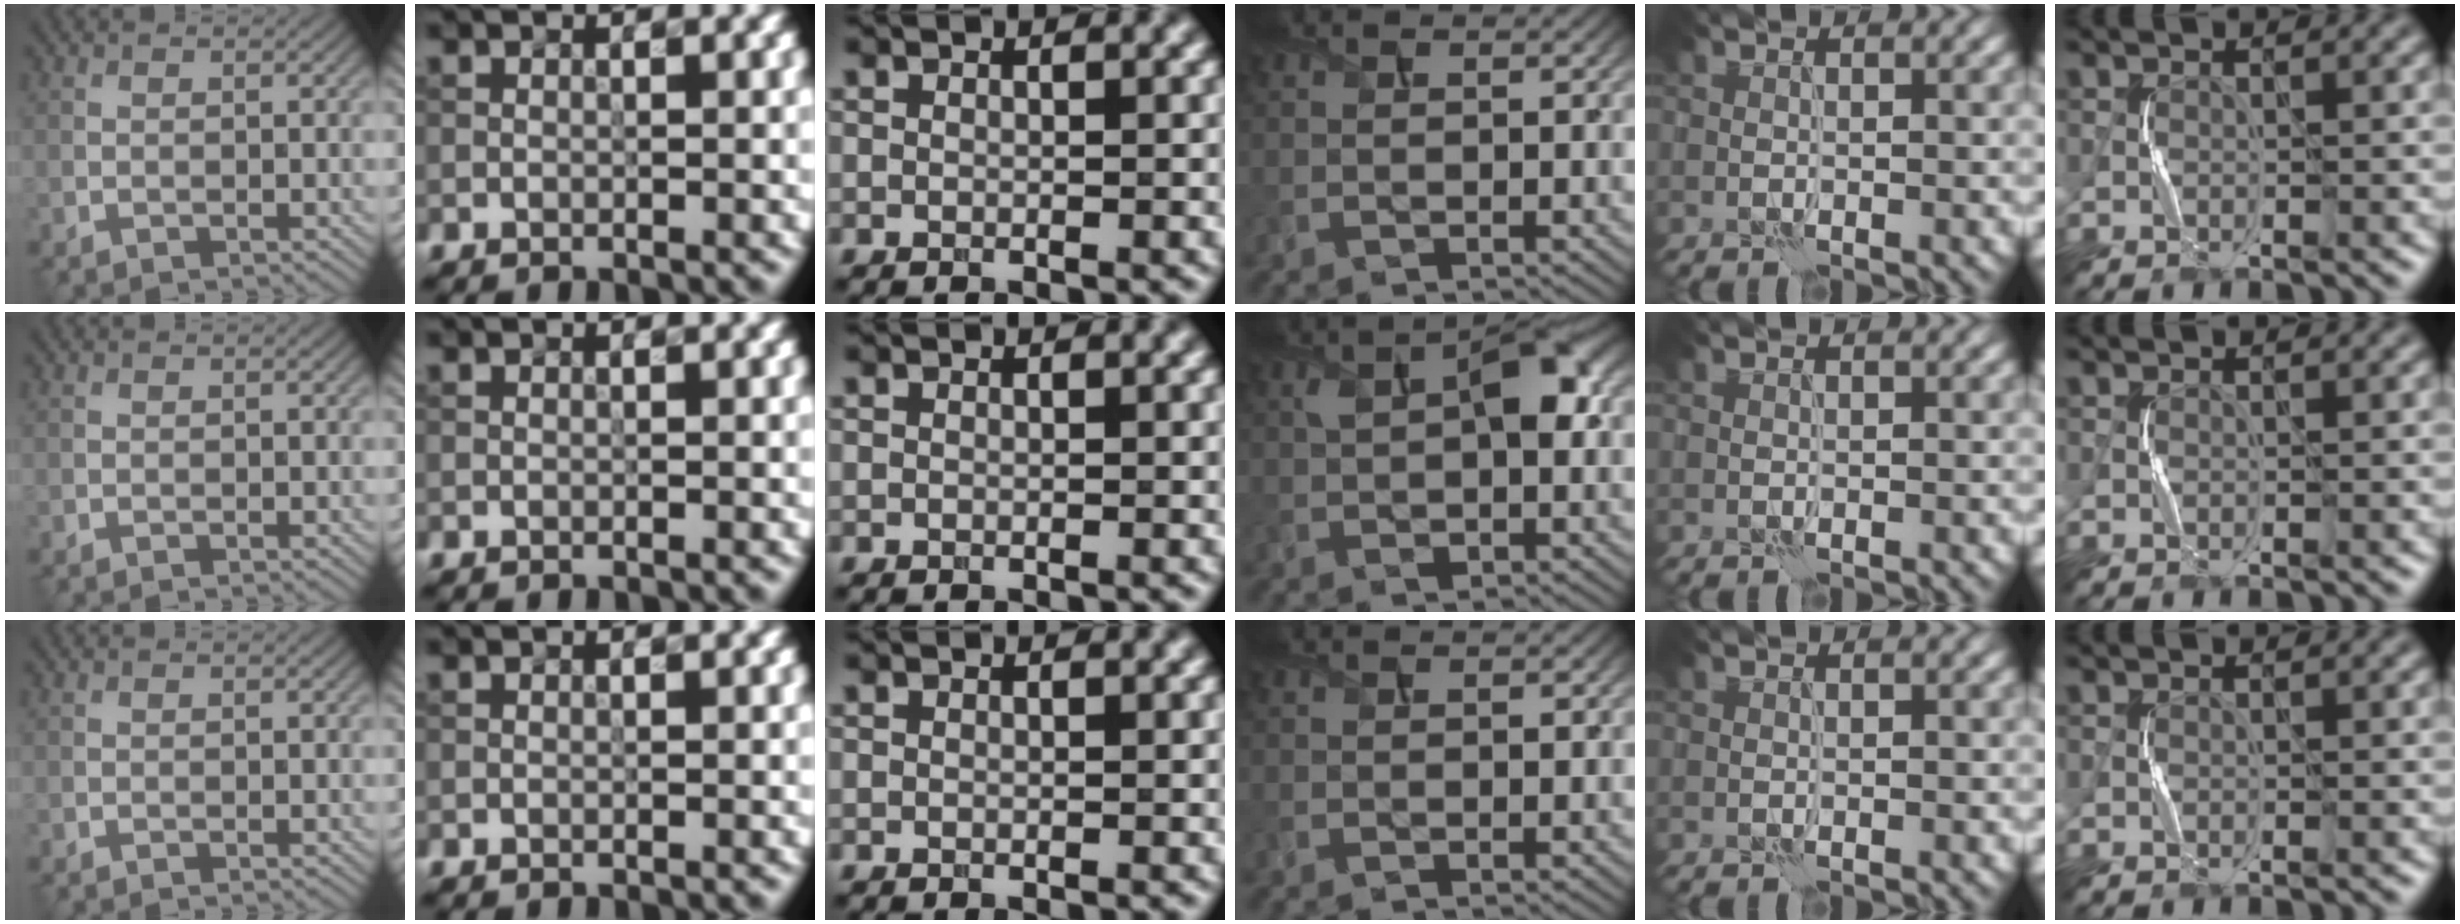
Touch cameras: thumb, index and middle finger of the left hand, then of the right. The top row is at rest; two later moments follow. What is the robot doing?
{"motion": "squeeze", "object": "stress ball aka squeeze ball"}